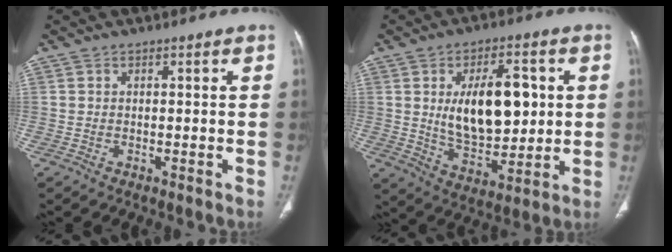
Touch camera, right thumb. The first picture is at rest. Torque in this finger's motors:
{"motor_torque": [0.44, 0.46, 0.61, 0.47, 0.15]}